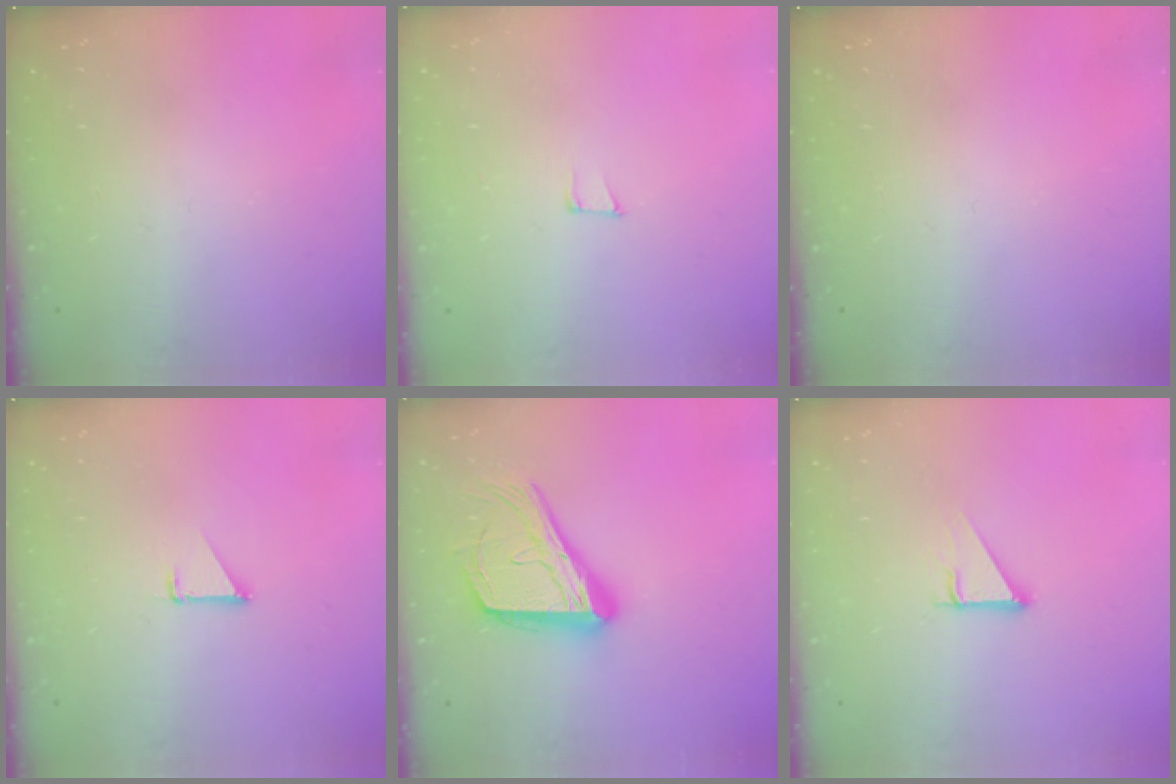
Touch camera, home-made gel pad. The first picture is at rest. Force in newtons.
{"total": 5.9, "press": 5.2, "slide": 2.8}
{"total": 0.0}
{"total": 1.4, "press": 1.3, "slide": 0.1}
{"total": 21.0, "press": 20.9, "slide": 2.7}
{"total": 3.3, "press": 3.3, "slide": 0.2}